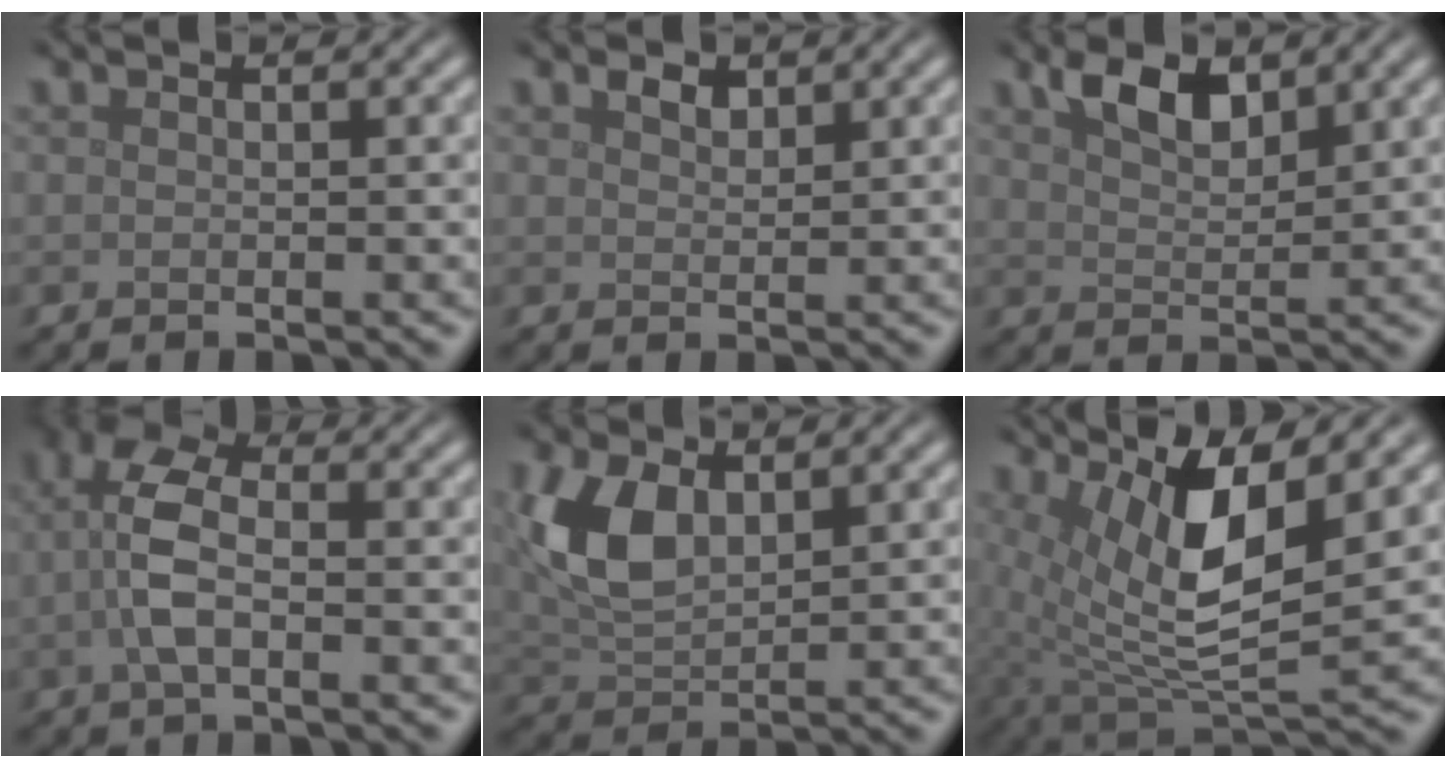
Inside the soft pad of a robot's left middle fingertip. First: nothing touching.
{"total": 1.3, "force": [1.0, 0.6, 0.5], "torque": [-0.012, 0.001, 0.021]}
{"total": 3.8, "force": [2.5, 1.7, 2.4], "torque": [-0.048, 0.002, 0.045]}
{"total": 5.0, "force": [-0.4, 2.5, 4.3], "torque": [-0.100, 0.010, -0.015]}
{"total": 6.2, "force": [1.9, 3.5, 4.7], "torque": [-0.111, 0.007, 0.038]}
{"total": 9.5, "force": [3.5, 3.2, 8.2], "torque": [-0.161, -0.007, 0.069]}